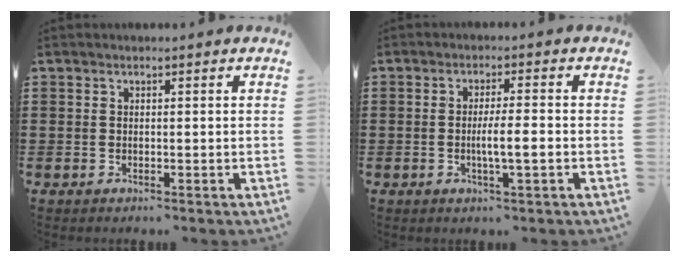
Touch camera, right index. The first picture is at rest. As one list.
[{"total": 4.1, "force": [-0.8, 0.3, 4.0], "torque": [-0.071, -0.002, -0.017]}]